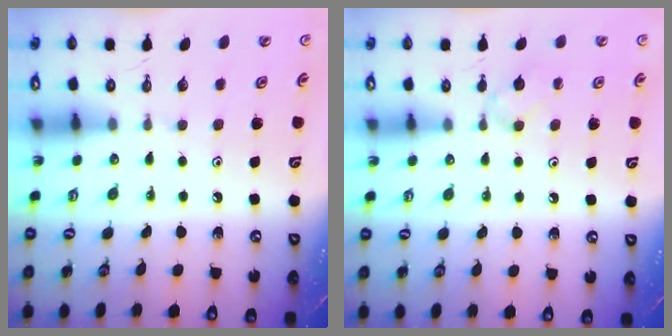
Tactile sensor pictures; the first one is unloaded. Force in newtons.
{"total": 3.5, "press": 3.5, "slide": 0.7}